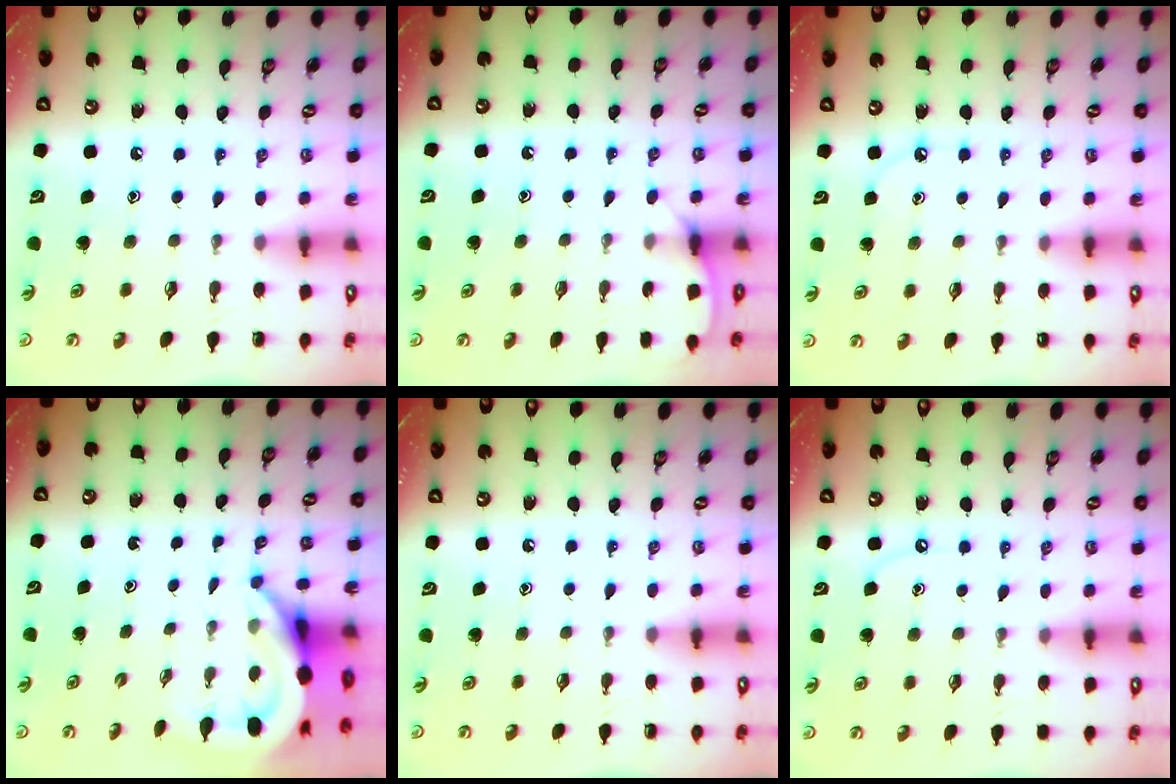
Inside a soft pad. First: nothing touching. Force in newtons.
{"total": 5.6, "press": 5.5, "slide": 0.6}
{"total": 3.6, "press": 3.5, "slide": 0.5}
{"total": 6.6, "press": 6.6, "slide": 0.6}
{"total": 0.0}
{"total": 3.7, "press": 3.7, "slide": 0.5}